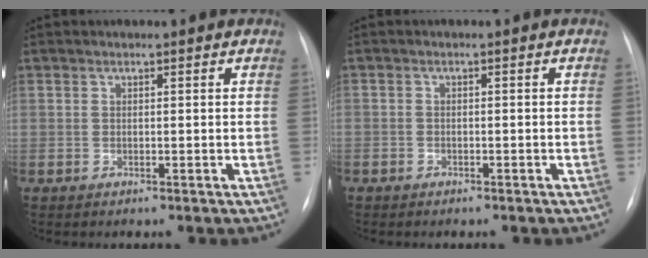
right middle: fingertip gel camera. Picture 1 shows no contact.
{"total": 1.5, "force": [-1.1, 0.9, 0.3], "torque": [-0.008, 0.004, -0.014]}